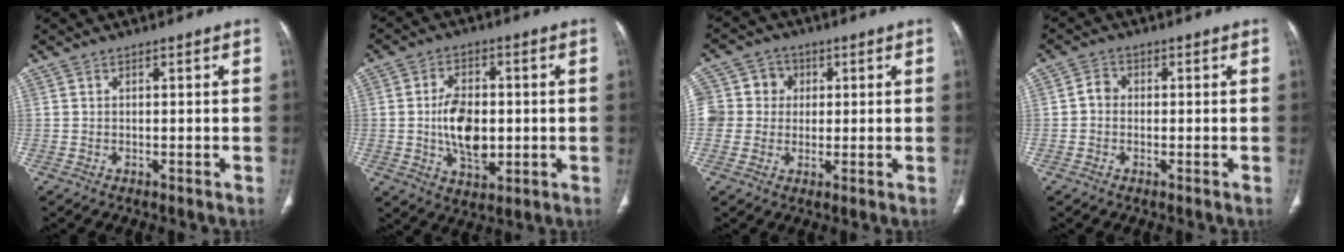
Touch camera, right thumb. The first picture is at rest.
{"total": 10.2, "force": [-0.5, 6.4, 8.0], "torque": [-0.115, -0.001, -0.007]}
{"total": 8.5, "force": [1.0, 8.1, 2.5], "torque": [-0.022, 0.017, 0.016]}
{"total": 2.3, "force": [-0.3, 1.9, 1.2], "torque": [-0.013, 0.007, -0.013]}